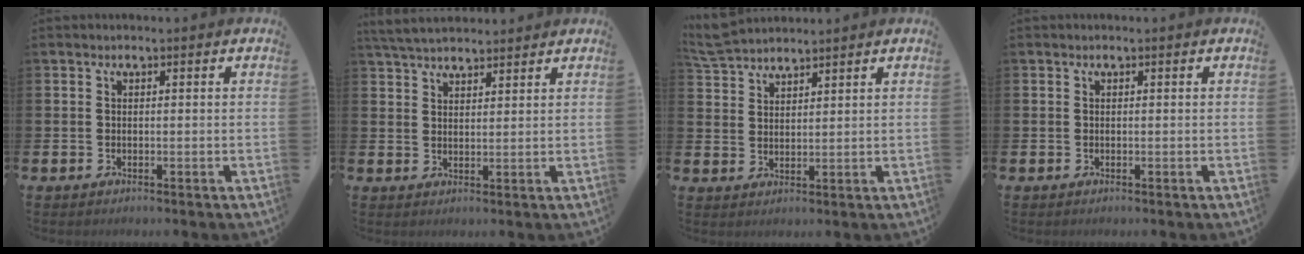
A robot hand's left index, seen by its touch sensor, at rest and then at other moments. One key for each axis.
{"total": 4.3, "fx": 4.2, "fy": 0.9, "fz": 0.8, "tx": -0.025, "ty": -0.014, "tz": 0.077}
{"total": 4.9, "fx": 4.8, "fy": 0.6, "fz": 0.8, "tx": -0.029, "ty": -0.017, "tz": 0.090}
{"total": 0.0}